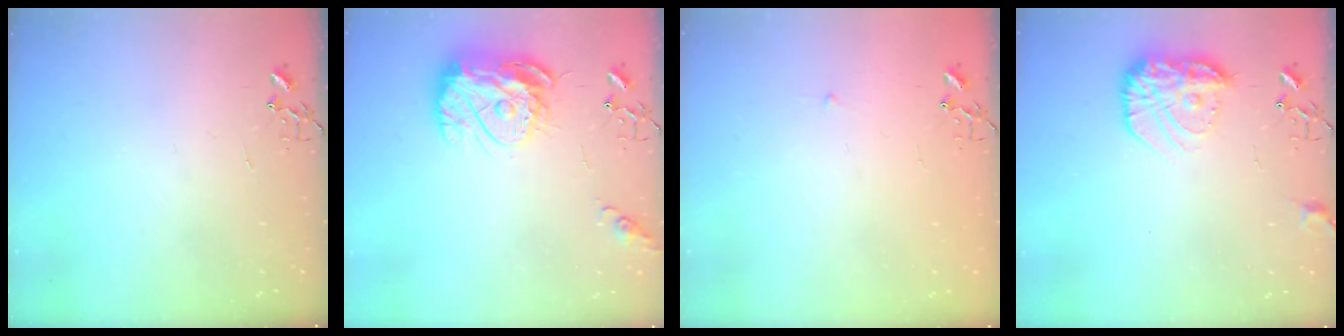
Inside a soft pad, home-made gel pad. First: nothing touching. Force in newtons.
{"total": 14.4, "press": 14.4, "slide": 1.3}
{"total": 2.3, "press": 2.3, "slide": 0.3}
{"total": 15.1, "press": 15.0, "slide": 1.0}